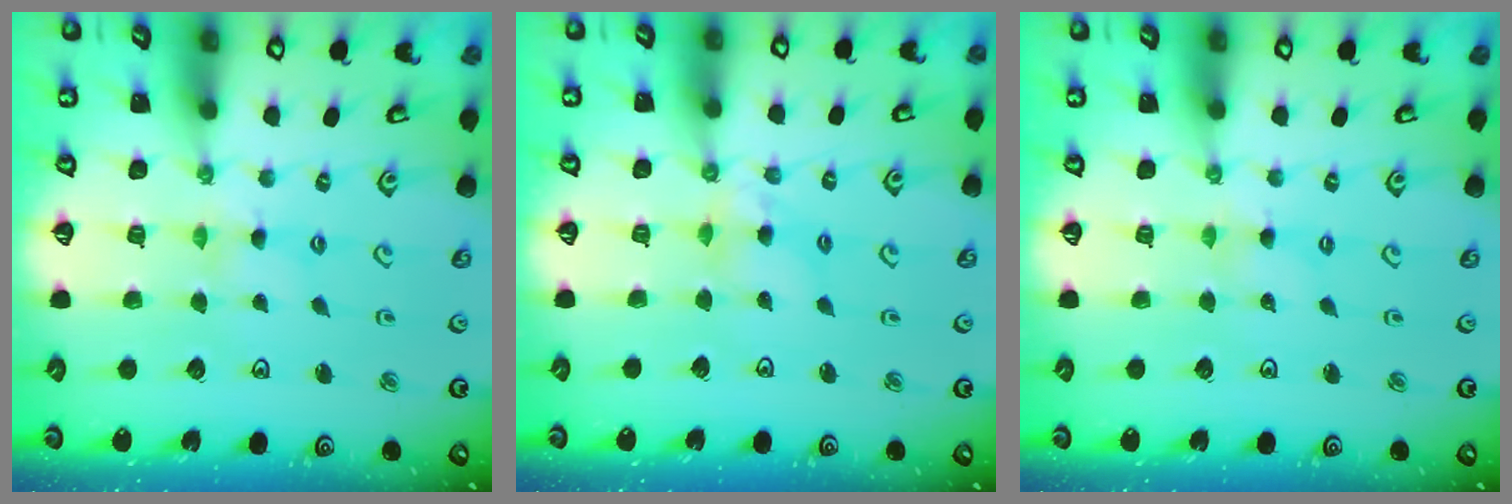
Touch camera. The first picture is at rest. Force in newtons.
{"total": 5.7, "press": 5.7, "slide": 0.5}
{"total": 0.0}